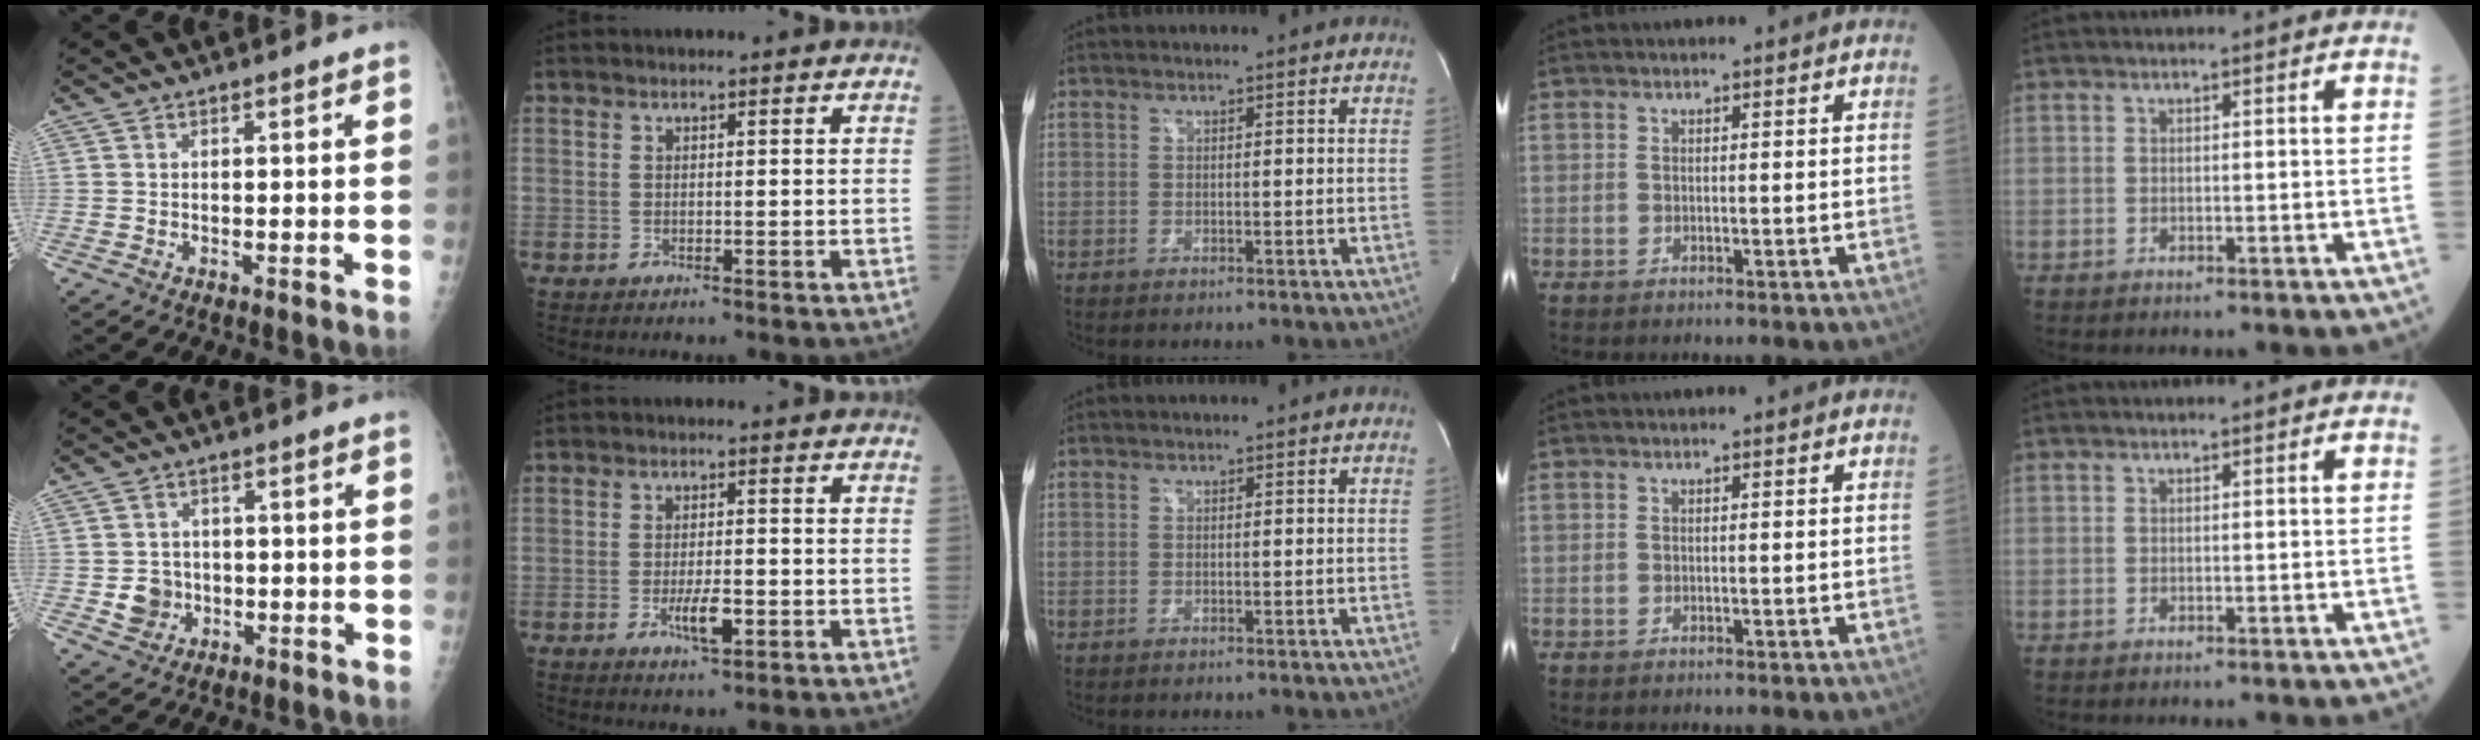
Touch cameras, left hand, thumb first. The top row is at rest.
{"thumb": {"total": 4.6, "force": [-0.9, 4.2, 1.5], "torque": [-0.001, 0.006, -0.010]}, "index": {"total": 4.1, "force": [-1.6, 1.0, 3.7], "torque": [-0.070, -0.001, -0.023]}}